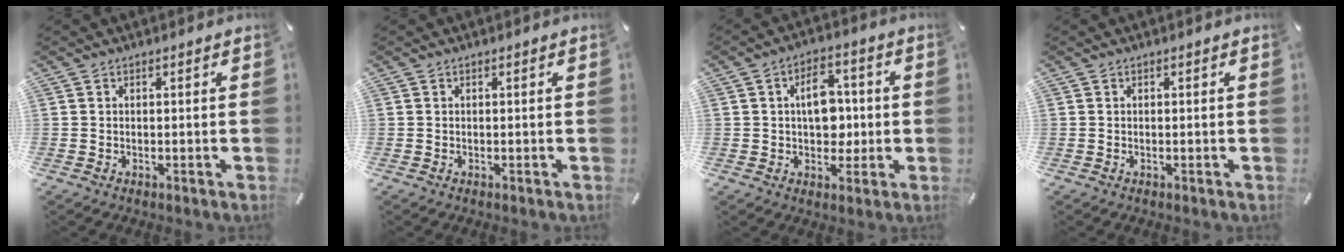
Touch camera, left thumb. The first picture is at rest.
{"total": 0.0}
{"total": 9.4, "force": [0.7, 6.5, 6.8], "torque": [-0.083, 0.002, 0.008]}
{"total": 0.0}